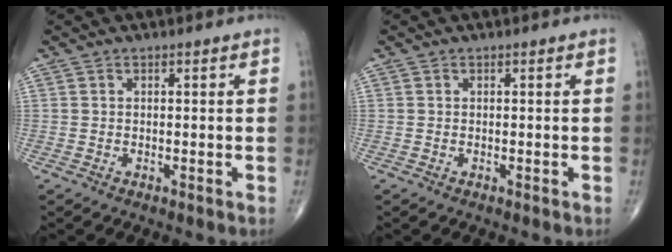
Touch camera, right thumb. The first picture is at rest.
{"total": 0.0}